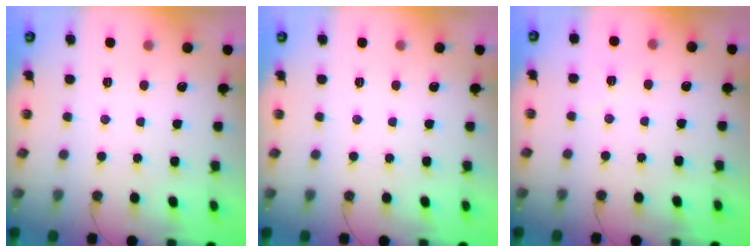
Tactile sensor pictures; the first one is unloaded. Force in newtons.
{"total": 0.0}
{"total": 2.9, "press": 2.7, "slide": 0.9}